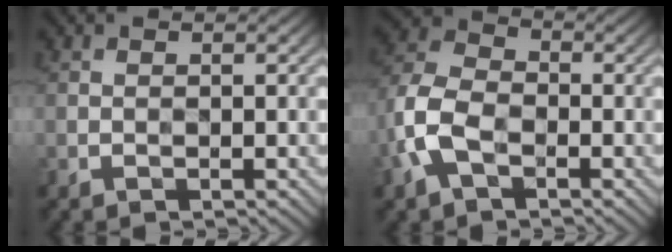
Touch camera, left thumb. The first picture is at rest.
{"total": 9.1, "force": [-3.4, 5.7, 6.2], "torque": [-0.160, 0.003, -0.082]}